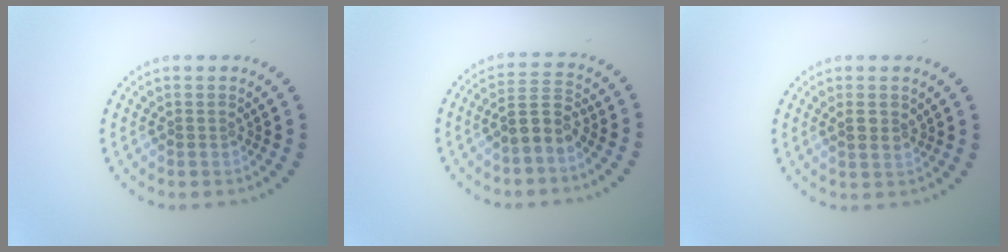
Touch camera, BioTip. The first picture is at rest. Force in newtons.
{"total": 2.9, "press": 2.6, "slide": 1.3}
{"total": 1.2, "press": 1.1, "slide": 0.5}